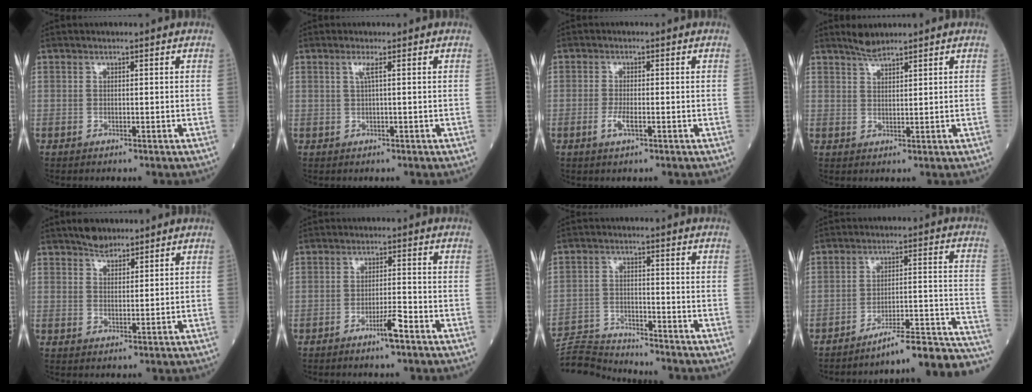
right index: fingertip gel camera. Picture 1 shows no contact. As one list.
[{"total": 1.4, "force": [0.4, -0.3, 1.3], "torque": [-0.032, 0.002, 0.008]}, {"total": 2.4, "force": [-0.8, 0.6, 2.2], "torque": [-0.048, -0.002, -0.015]}, {"total": 2.7, "force": [2.5, 0.1, 1.0], "torque": [-0.021, 0.002, 0.048]}, {"total": 3.4, "force": [2.9, 1.3, 1.0], "torque": [-0.016, 0.004, 0.050]}, {"total": 3.6, "force": [-2.3, -0.1, 2.8], "torque": [-0.049, -0.003, -0.041]}, {"total": 7.9, "force": [-7.8, -1.0, -0.5], "torque": [0.001, -0.002, -0.145]}, {"total": 17.1, "force": [-15.9, -0.2, 6.3], "torque": [-0.033, 0.038, -0.218]}]